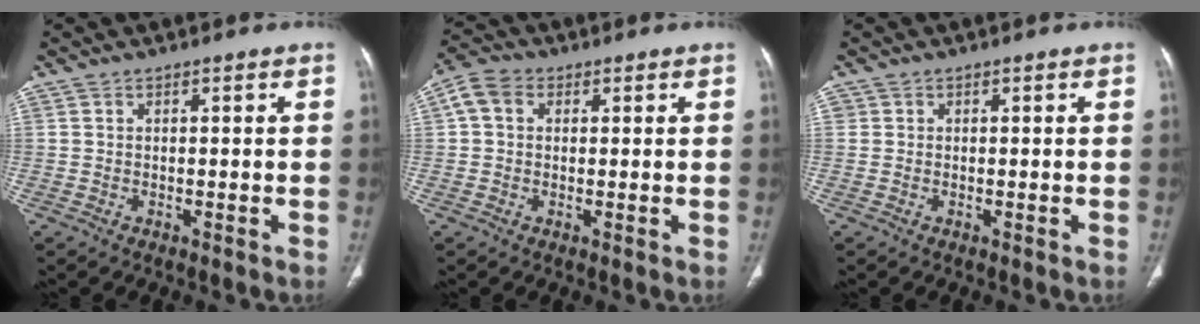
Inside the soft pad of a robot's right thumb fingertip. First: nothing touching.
{"total": 5.1, "force": [1.1, 4.0, 2.9], "torque": [-0.057, 0.017, 0.017]}
{"total": 0.7, "force": [0.2, 0.6, 0.0], "torque": [0.005, 0.003, 0.002]}